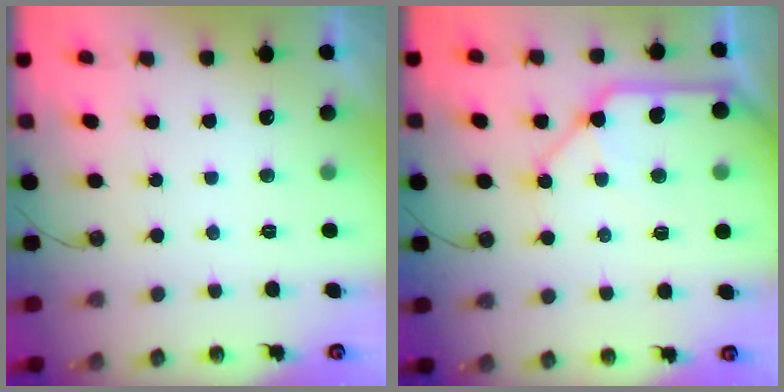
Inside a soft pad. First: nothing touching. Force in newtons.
{"total": 14.3, "press": 14.2, "slide": 1.7}